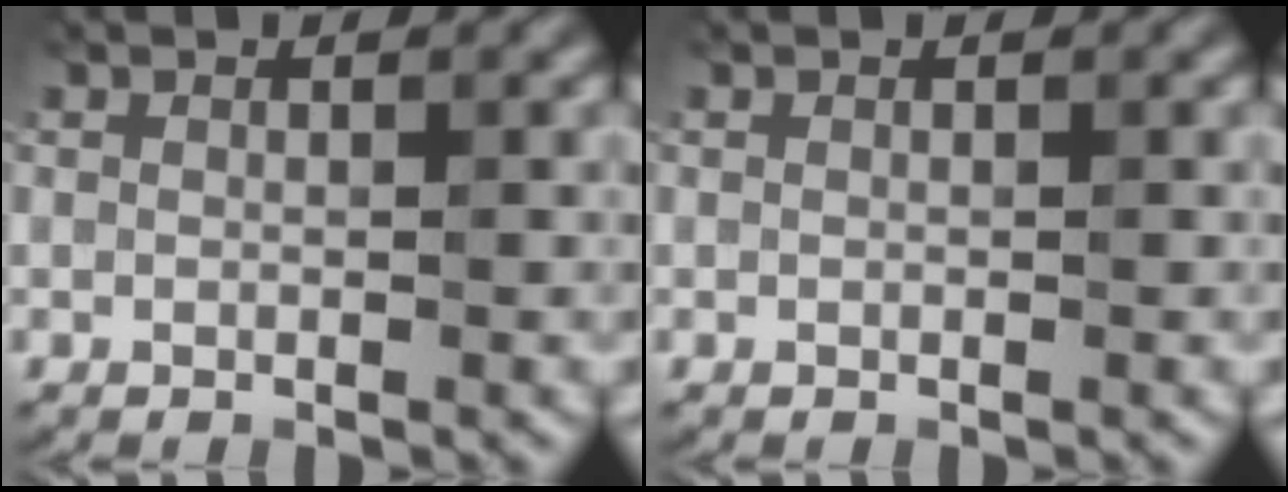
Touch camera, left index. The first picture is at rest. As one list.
[{"total": 0.0}]